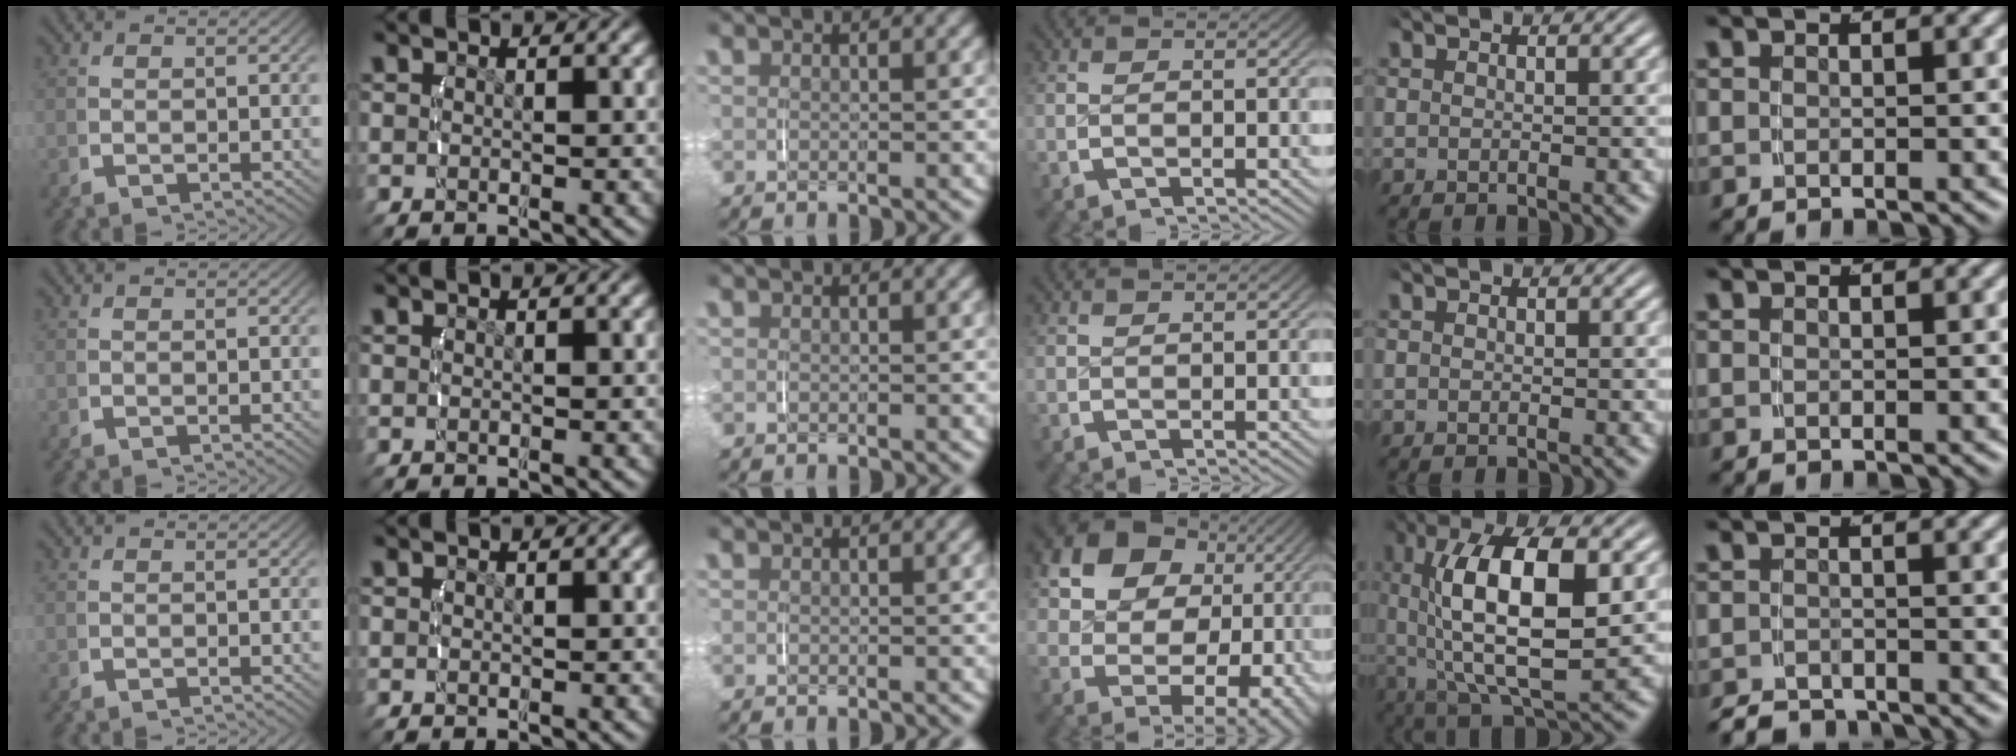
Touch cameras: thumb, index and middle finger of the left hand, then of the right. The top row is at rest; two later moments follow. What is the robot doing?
{"motion": "grasp_and_lifting", "object": "velcro strap"}